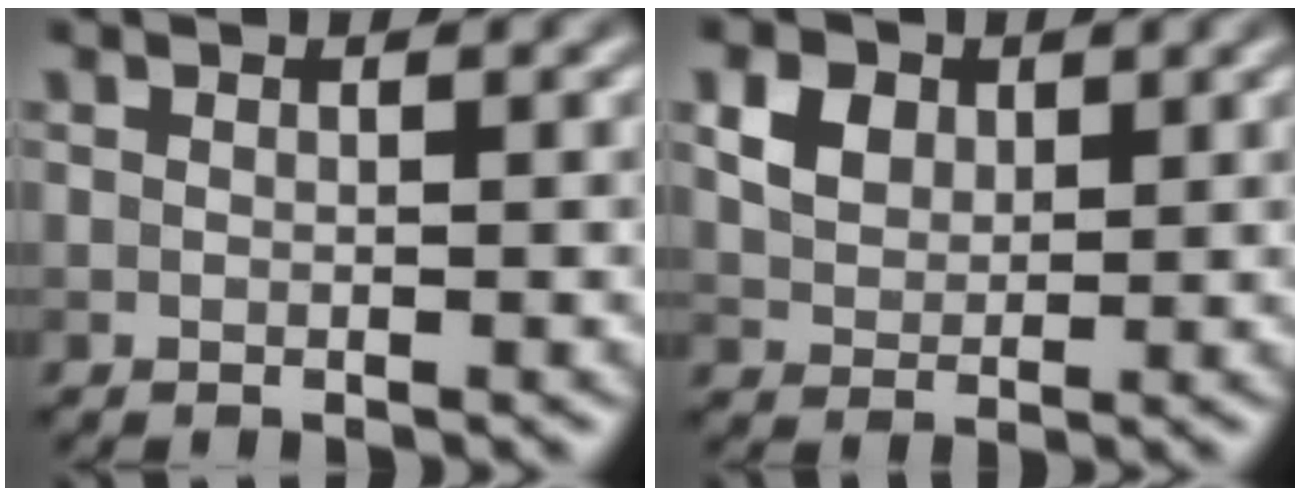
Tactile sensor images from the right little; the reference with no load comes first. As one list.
[{"total": 5.0, "force": [2.5, 3.4, 2.6], "torque": [-0.070, 0.014, 0.043]}]